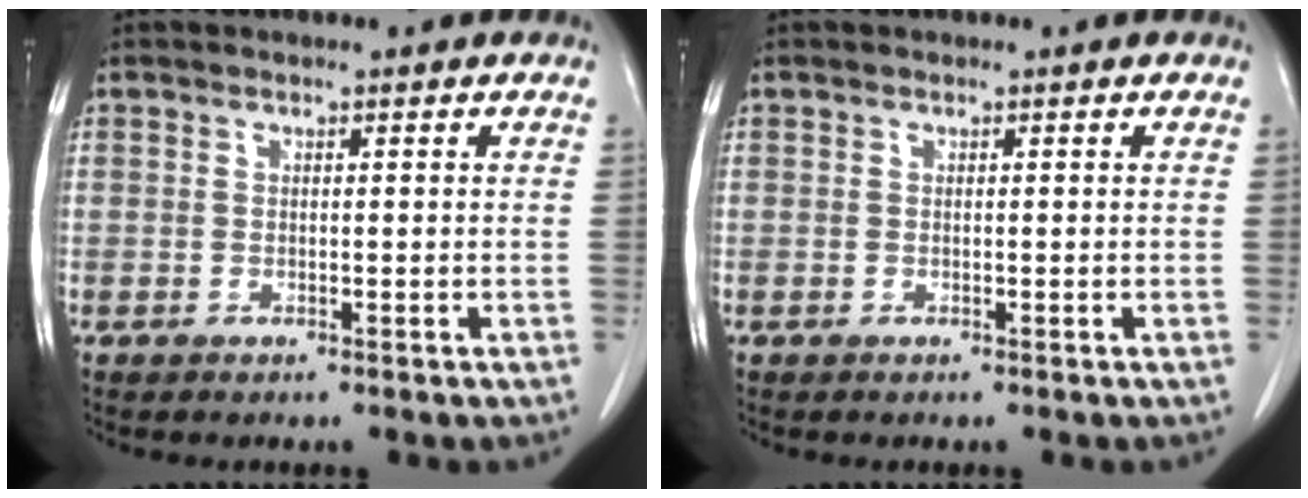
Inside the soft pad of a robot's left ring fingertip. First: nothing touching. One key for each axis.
{"total": 0.0}